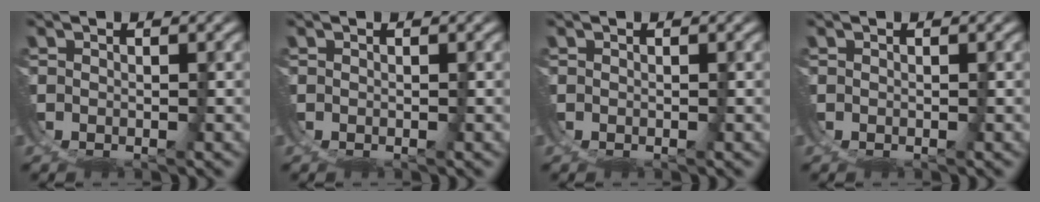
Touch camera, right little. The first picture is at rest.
{"total": 0.0}
{"total": 0.0}
{"total": 0.0}